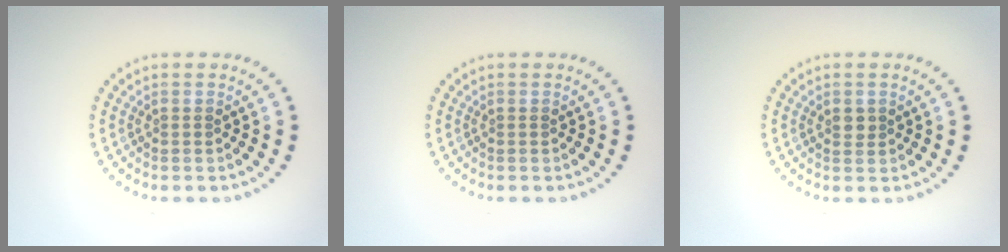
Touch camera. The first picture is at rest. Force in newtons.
{"total": 0.0}
{"total": 1.1, "press": 1.0, "slide": 0.4}